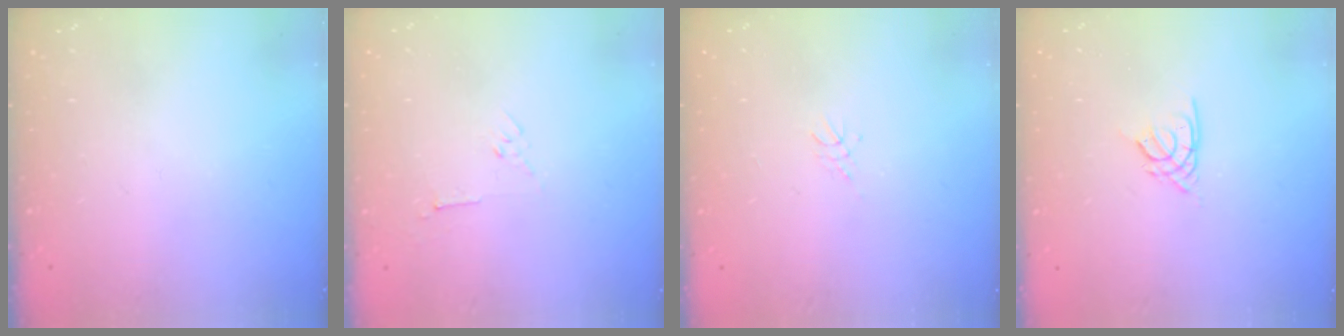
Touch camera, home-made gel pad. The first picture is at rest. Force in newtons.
{"total": 3.0, "press": 3.0, "slide": 0.7}
{"total": 4.1, "press": 4.1, "slide": 0.5}
{"total": 2.2, "press": 2.1, "slide": 0.5}